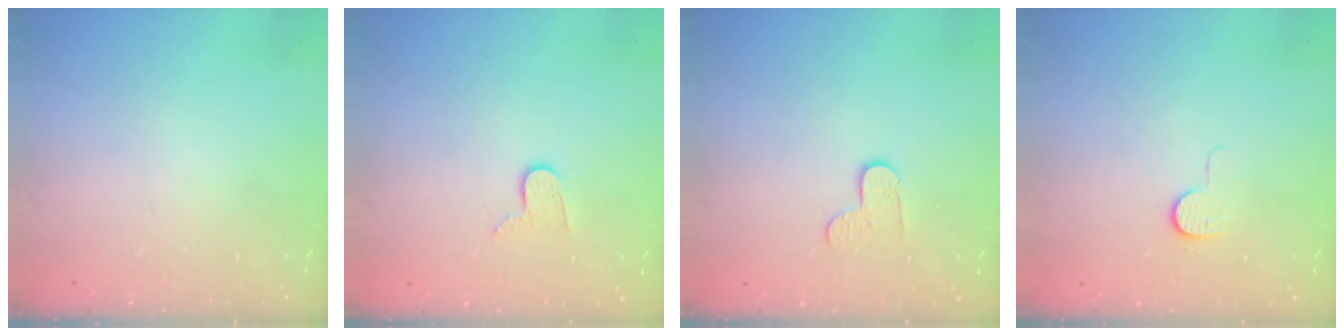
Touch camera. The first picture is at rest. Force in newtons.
{"total": 6.0, "press": 6.0, "slide": 0.5}
{"total": 3.3, "press": 3.3, "slide": 0.3}
{"total": 6.8, "press": 6.8, "slide": 0.6}